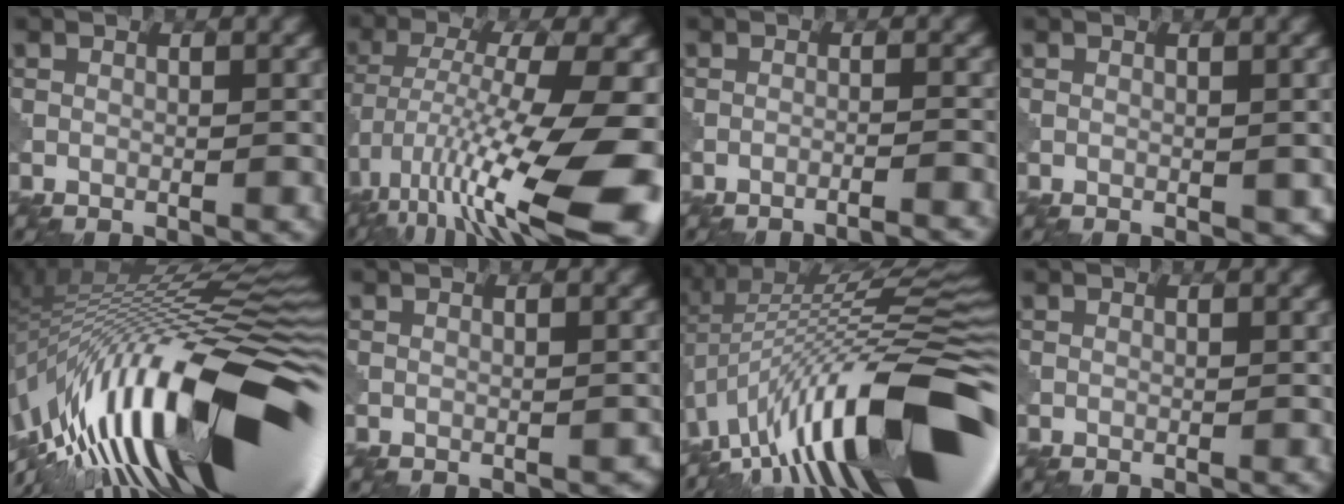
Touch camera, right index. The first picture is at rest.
{"total": 16.4, "force": [-6.6, 5.1, 14.1], "torque": [-0.255, -0.010, -0.111]}
{"total": 3.1, "force": [-2.8, 0.3, 1.4], "torque": [-0.015, 0.008, -0.051]}
{"total": 1.0, "force": [0.1, 0.7, 0.7], "torque": [-0.009, -0.001, 0.004]}
{"total": 18.7, "force": [-4.7, 5.7, 17.1], "torque": [-0.264, 0.028, -0.106]}
{"total": 0.7, "force": [-0.4, 0.4, 0.4], "torque": [-0.009, 0.002, 0.000]}
{"total": 16.2, "force": [-5.5, 5.0, 14.4], "torque": [-0.217, 0.041, -0.117]}
{"total": 0.0}